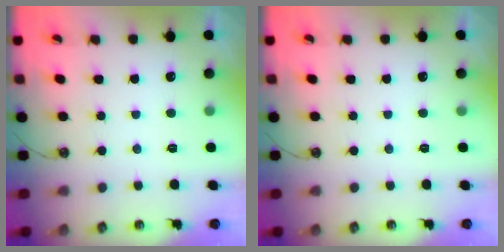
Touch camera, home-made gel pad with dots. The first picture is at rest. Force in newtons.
{"total": 0.0}